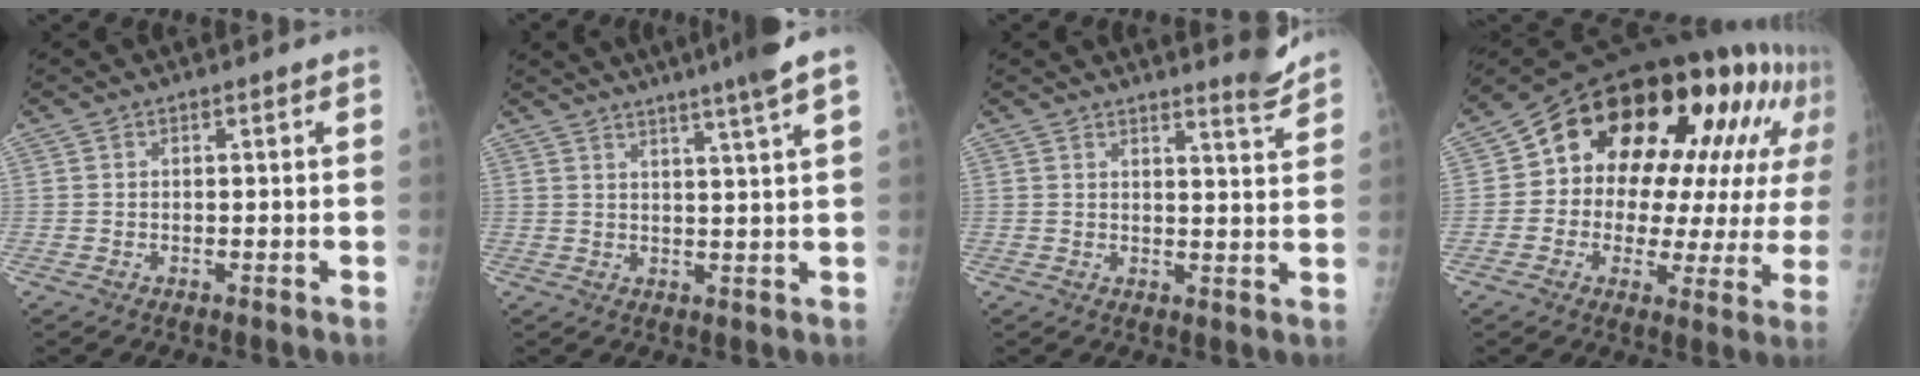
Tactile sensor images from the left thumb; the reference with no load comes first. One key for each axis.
{"total": 8.3, "fx": 5.6, "fy": -1.1, "fz": 5.9, "tx": -0.084, "ty": -0.013, "tz": 0.073}
{"total": 4.0, "fx": 3.8, "fy": -0.2, "fz": 1.4, "tx": -0.019, "ty": -0.045, "tz": 0.049}
{"total": 27.7, "fx": 8.9, "fy": 14.6, "fz": 21.8, "tx": -0.277, "ty": 0.045, "tz": 0.130}